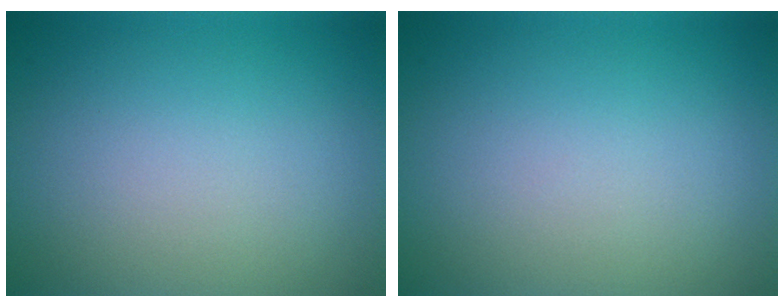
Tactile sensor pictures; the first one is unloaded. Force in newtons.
{"total": 0.0}